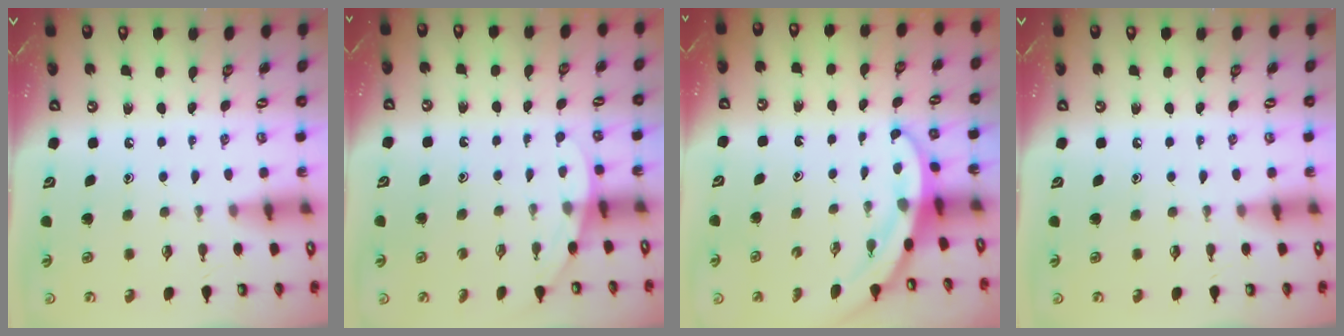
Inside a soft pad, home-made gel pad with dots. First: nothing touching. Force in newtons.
{"total": 2.6, "press": 2.6, "slide": 0.2}
{"total": 3.0, "press": 3.0, "slide": 0.2}
{"total": 0.0}